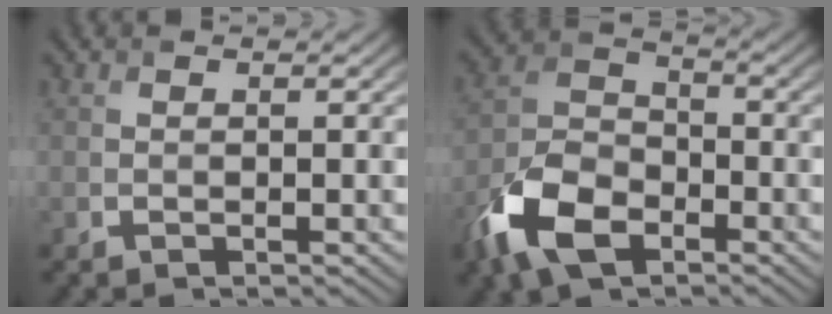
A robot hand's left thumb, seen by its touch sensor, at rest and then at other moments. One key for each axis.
{"total": 10.6, "fx": -5.8, "fy": 5.9, "fz": 6.6, "tx": -0.152, "ty": -0.011, "tz": -0.128}